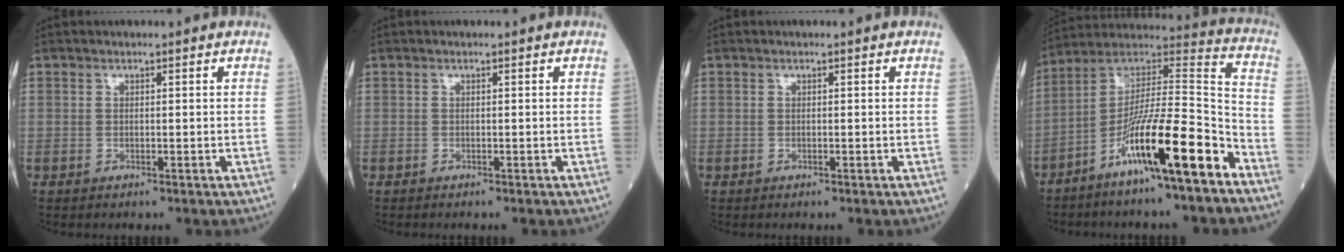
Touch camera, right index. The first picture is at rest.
{"total": 0.0}
{"total": 0.0}
{"total": 17.3, "force": [-9.4, 0.7, 14.5], "torque": [-0.256, 0.001, -0.166]}